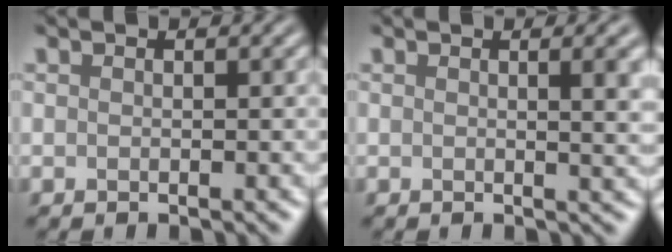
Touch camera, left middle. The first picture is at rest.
{"total": 2.9, "force": [0.7, 0.8, 2.7], "torque": [-0.025, 0.001, 0.008]}